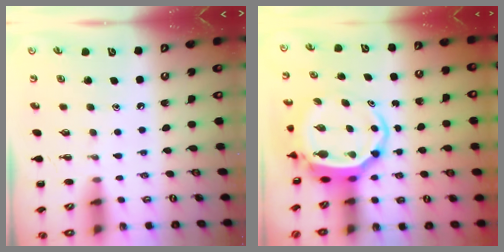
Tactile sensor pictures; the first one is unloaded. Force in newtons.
{"total": 6.4, "press": 6.2, "slide": 1.8}